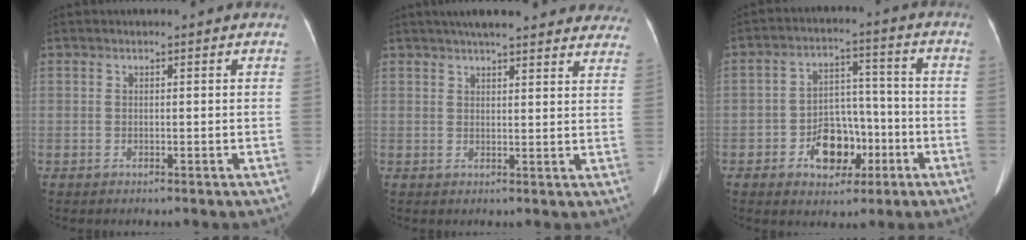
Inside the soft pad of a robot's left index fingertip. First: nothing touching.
{"total": 21.8, "force": [19.4, 4.0, 9.2], "torque": [-0.120, 0.011, 0.227]}
{"total": 8.8, "force": [-3.7, 5.8, 5.6], "torque": [-0.098, 0.026, -0.053]}